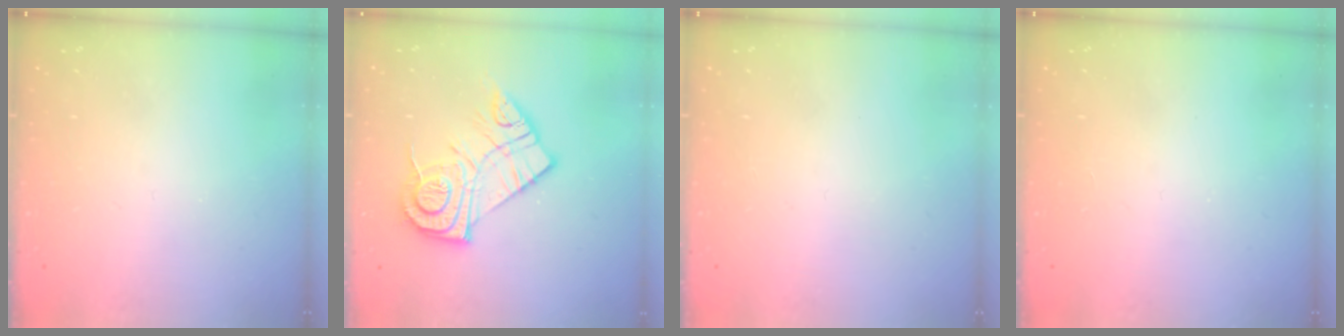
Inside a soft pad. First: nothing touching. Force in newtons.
{"total": 16.1, "press": 16.1, "slide": 1.5}
{"total": 1.6, "press": 1.6, "slide": 0.1}
{"total": 2.8, "press": 2.8, "slide": 0.4}